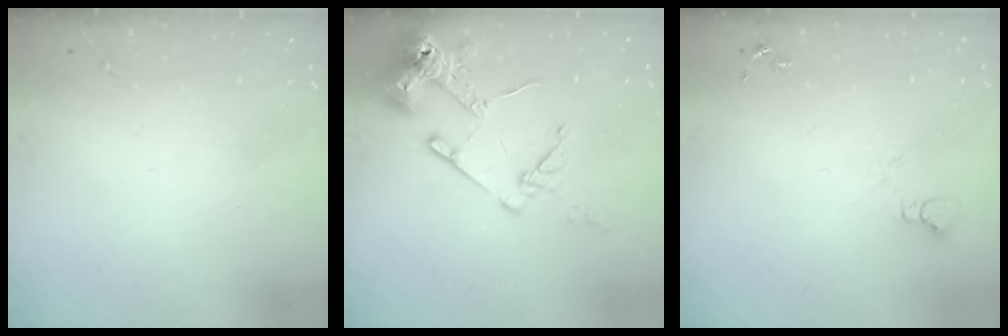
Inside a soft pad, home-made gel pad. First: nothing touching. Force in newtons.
{"total": 14.1, "press": 13.9, "slide": 2.0}
{"total": 3.9, "press": 3.9, "slide": 0.4}